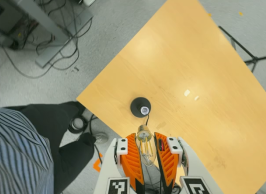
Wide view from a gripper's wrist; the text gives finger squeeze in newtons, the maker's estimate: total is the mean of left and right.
{"total": 21.4, "left": 25.2, "right": 17.5}